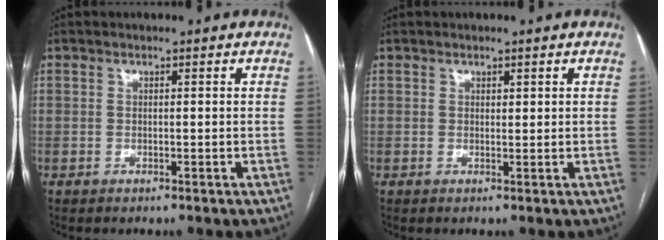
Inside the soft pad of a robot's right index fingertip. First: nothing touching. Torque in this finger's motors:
{"motor_torque": [-0.15, 0.50, -0.04, 0.00]}